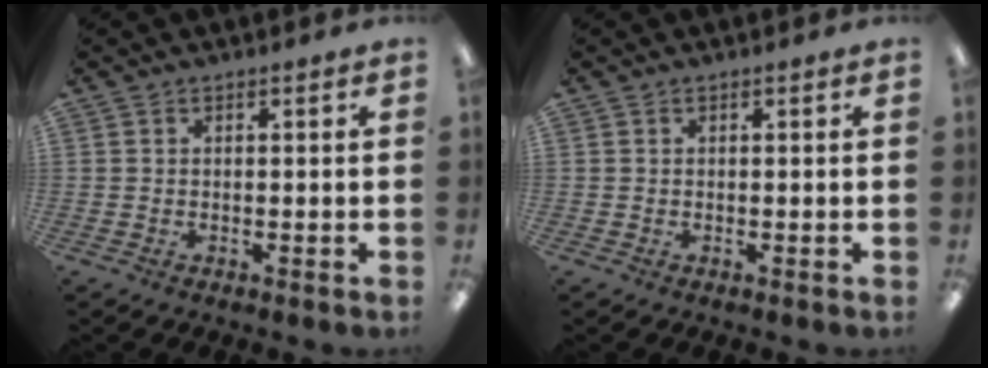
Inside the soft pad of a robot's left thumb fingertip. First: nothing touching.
{"total": 0.0}